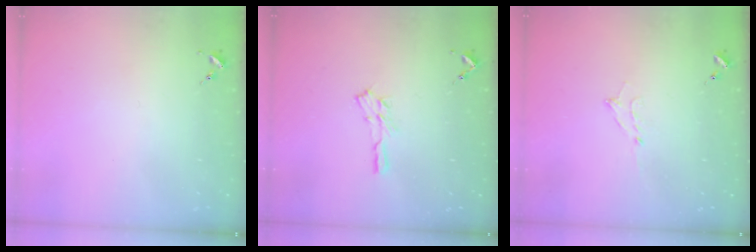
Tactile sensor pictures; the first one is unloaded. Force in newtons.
{"total": 5.1, "press": 5.1, "slide": 0.6}
{"total": 5.2, "press": 5.2, "slide": 0.3}